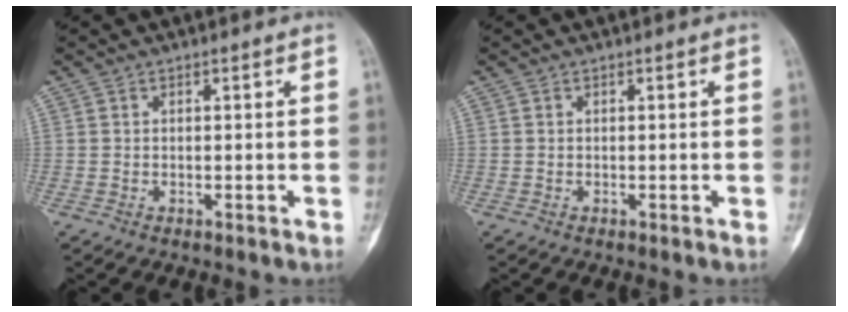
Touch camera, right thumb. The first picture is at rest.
{"total": 0.0}